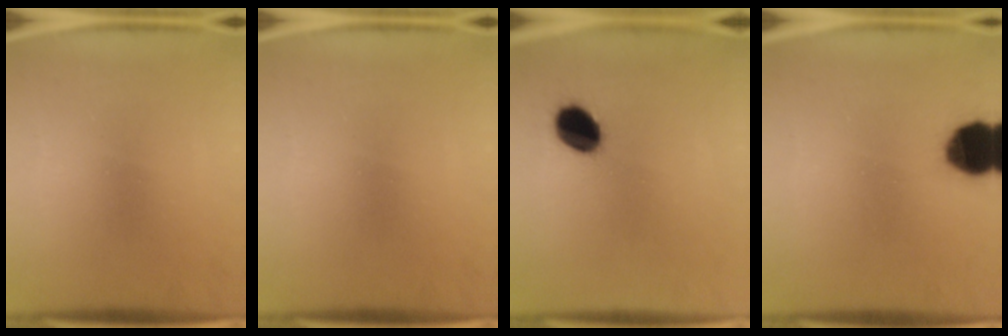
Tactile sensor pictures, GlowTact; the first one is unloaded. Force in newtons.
{"total": 0.0}
{"total": 9.1}
{"total": 13.1}